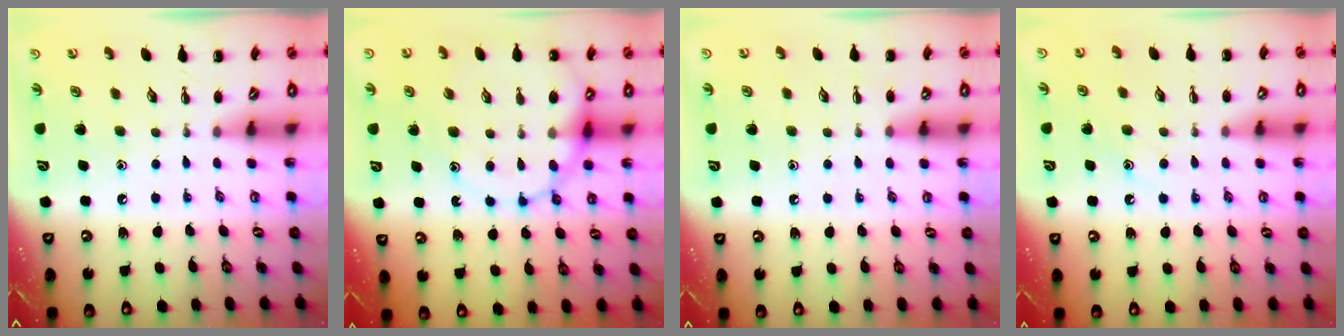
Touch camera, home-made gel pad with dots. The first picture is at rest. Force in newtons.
{"total": 15.9, "press": 15.5, "slide": 3.7}
{"total": 3.9, "press": 3.6, "slide": 1.4}
{"total": 9.1, "press": 9.0, "slide": 1.4}